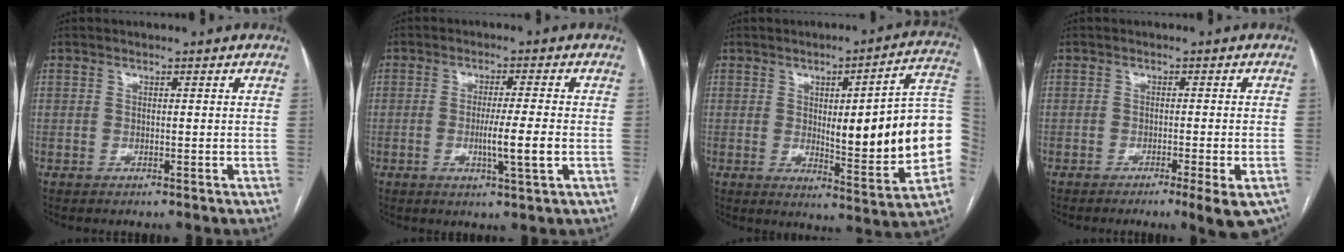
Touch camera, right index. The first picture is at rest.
{"total": 6.0, "force": [-1.4, -0.4, 5.8], "torque": [-0.101, -0.011, -0.023]}
{"total": 17.2, "force": [-0.9, 3.1, 16.9], "torque": [-0.172, 0.024, 0.001]}
{"total": 6.0, "force": [-3.7, 0.3, 4.7], "torque": [-0.045, -0.010, -0.050]}